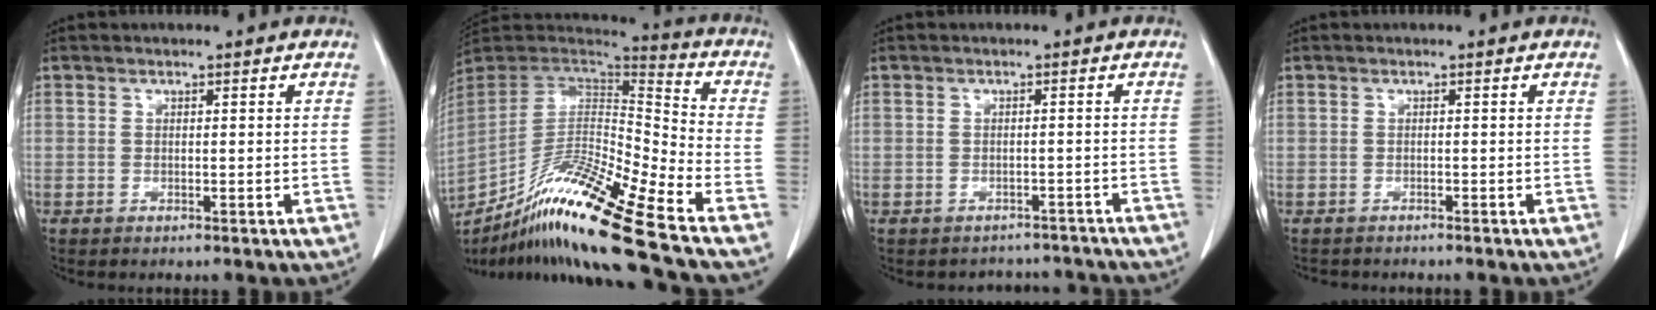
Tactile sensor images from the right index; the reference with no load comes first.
{"total": 21.5, "force": [-15.1, -0.7, 15.2], "torque": [-0.286, -0.028, -0.282]}
{"total": 5.3, "force": [-4.7, 2.5, -0.7], "torque": [0.015, 0.026, -0.051]}
{"total": 1.4, "force": [-1.3, 0.5, 0.0], "torque": [-0.008, -0.003, -0.022]}